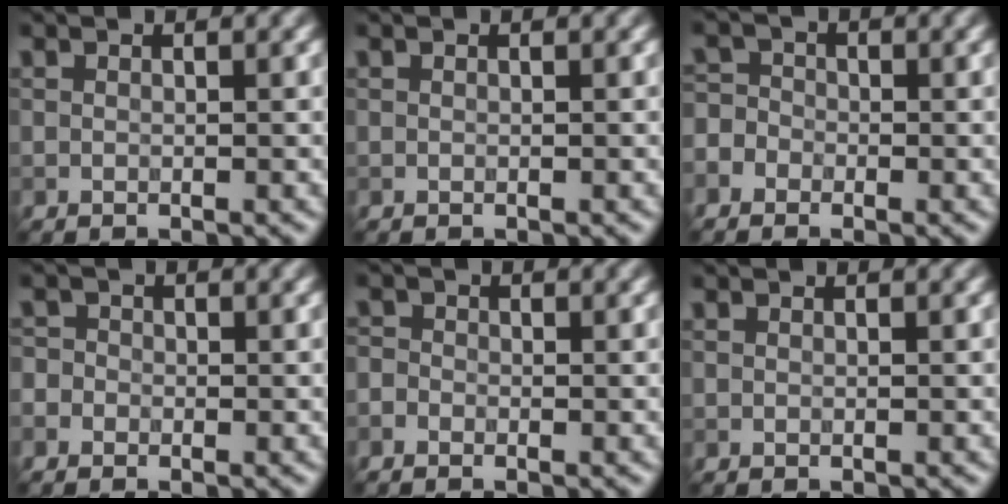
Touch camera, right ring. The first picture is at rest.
{"total": 0.0}
{"total": 2.6, "force": [-1.4, 2.1, 0.7], "torque": [-0.002, 0.010, -0.038]}
{"total": 1.4, "force": [-0.4, 1.3, 0.4], "torque": [0.003, 0.006, -0.016]}
{"total": 1.0, "force": [-0.6, 0.8, 0.3], "torque": [-0.005, -0.003, -0.017]}
{"total": 0.0}